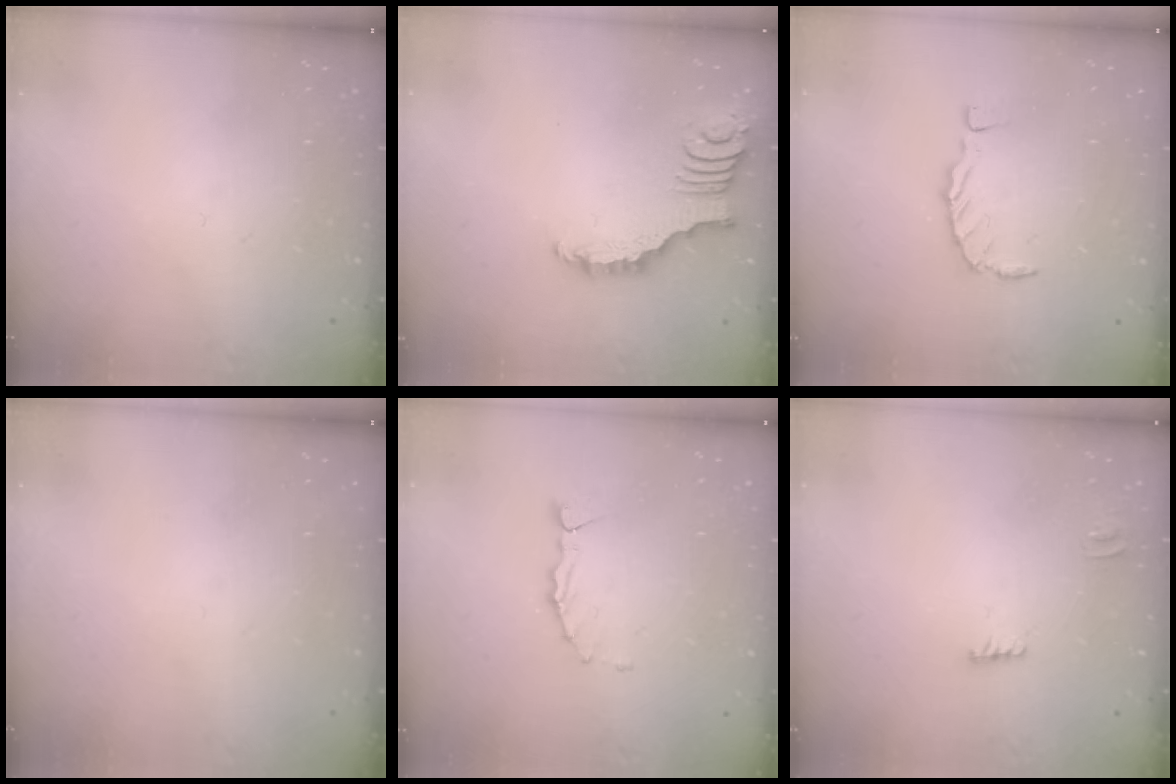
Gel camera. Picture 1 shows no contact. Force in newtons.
{"total": 2.9, "press": 2.9, "slide": 0.4}
{"total": 0.0}
{"total": 0.0}
{"total": 1.9, "press": 1.9, "slide": 0.3}
{"total": 3.5, "press": 3.5, "slide": 0.3}